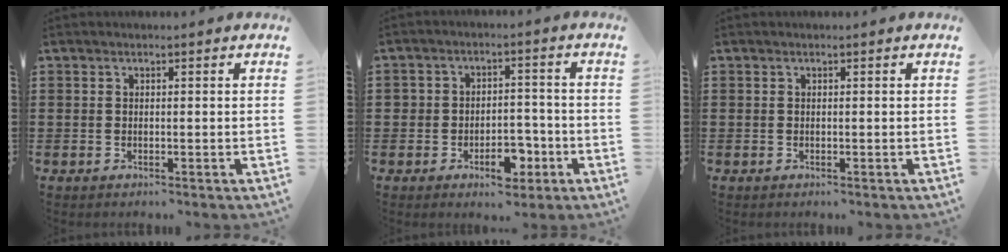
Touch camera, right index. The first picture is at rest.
{"total": 6.2, "force": [-2.9, 3.9, 4.0], "torque": [-0.055, 0.013, -0.052]}
{"total": 0.0}